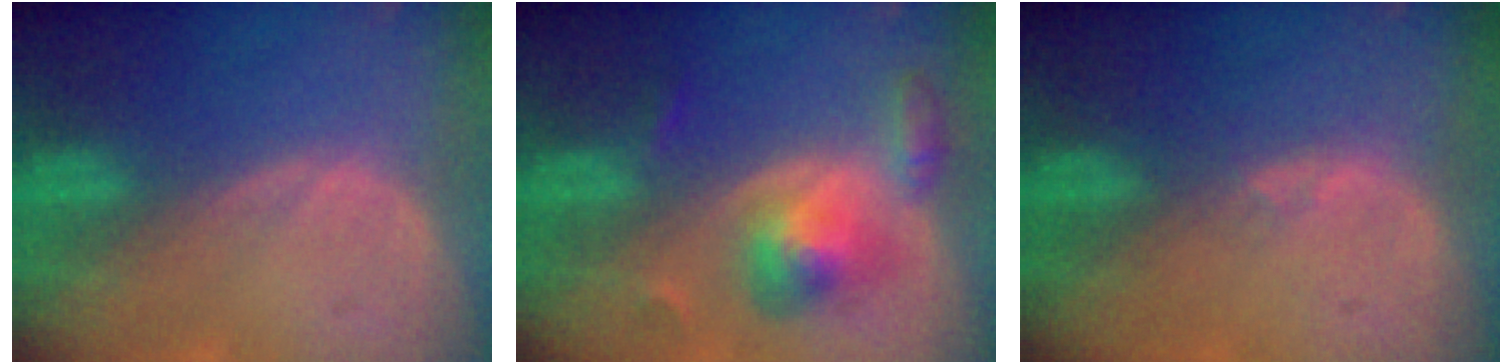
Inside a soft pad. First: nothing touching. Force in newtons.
{"total": 6.0, "press": 6.0, "slide": 0.2}
{"total": 0.7, "press": 0.6, "slide": 0.3}